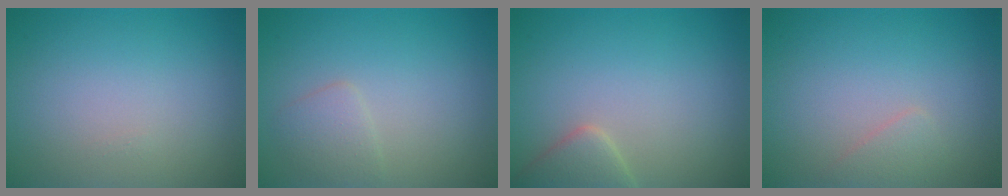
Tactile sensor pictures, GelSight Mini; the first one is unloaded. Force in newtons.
{"total": 1.7, "press": 1.7, "slide": 0.0}
{"total": 2.7, "press": 2.7, "slide": 0.2}
{"total": 1.1, "press": 1.1, "slide": 0.1}